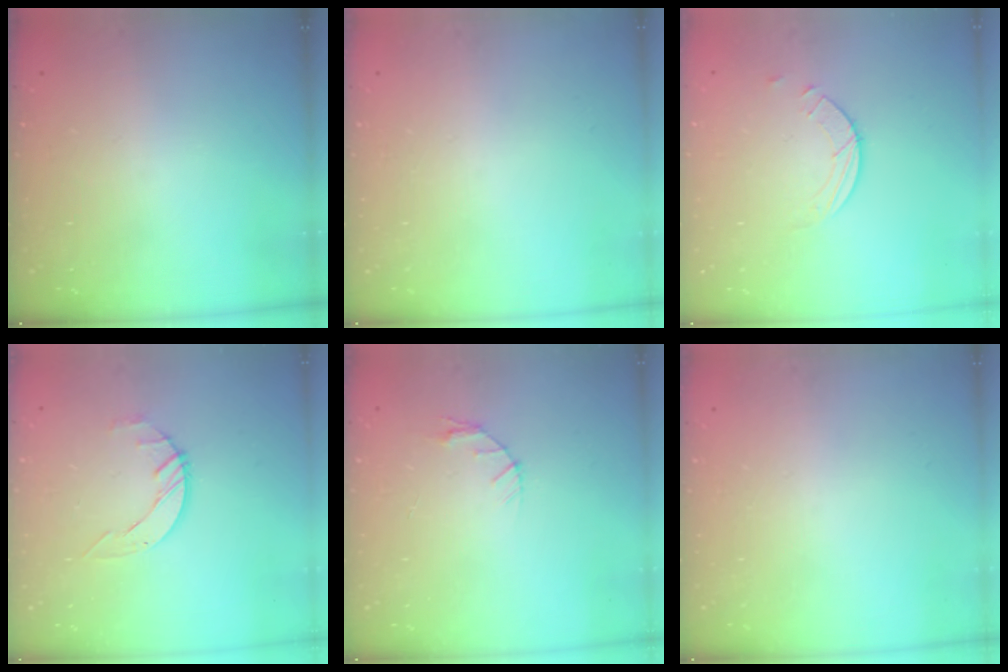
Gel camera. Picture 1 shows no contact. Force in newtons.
{"total": 0.0}
{"total": 2.5, "press": 2.4, "slide": 0.2}
{"total": 2.7, "press": 2.7, "slide": 0.3}
{"total": 3.7, "press": 3.7, "slide": 0.5}
{"total": 0.0}